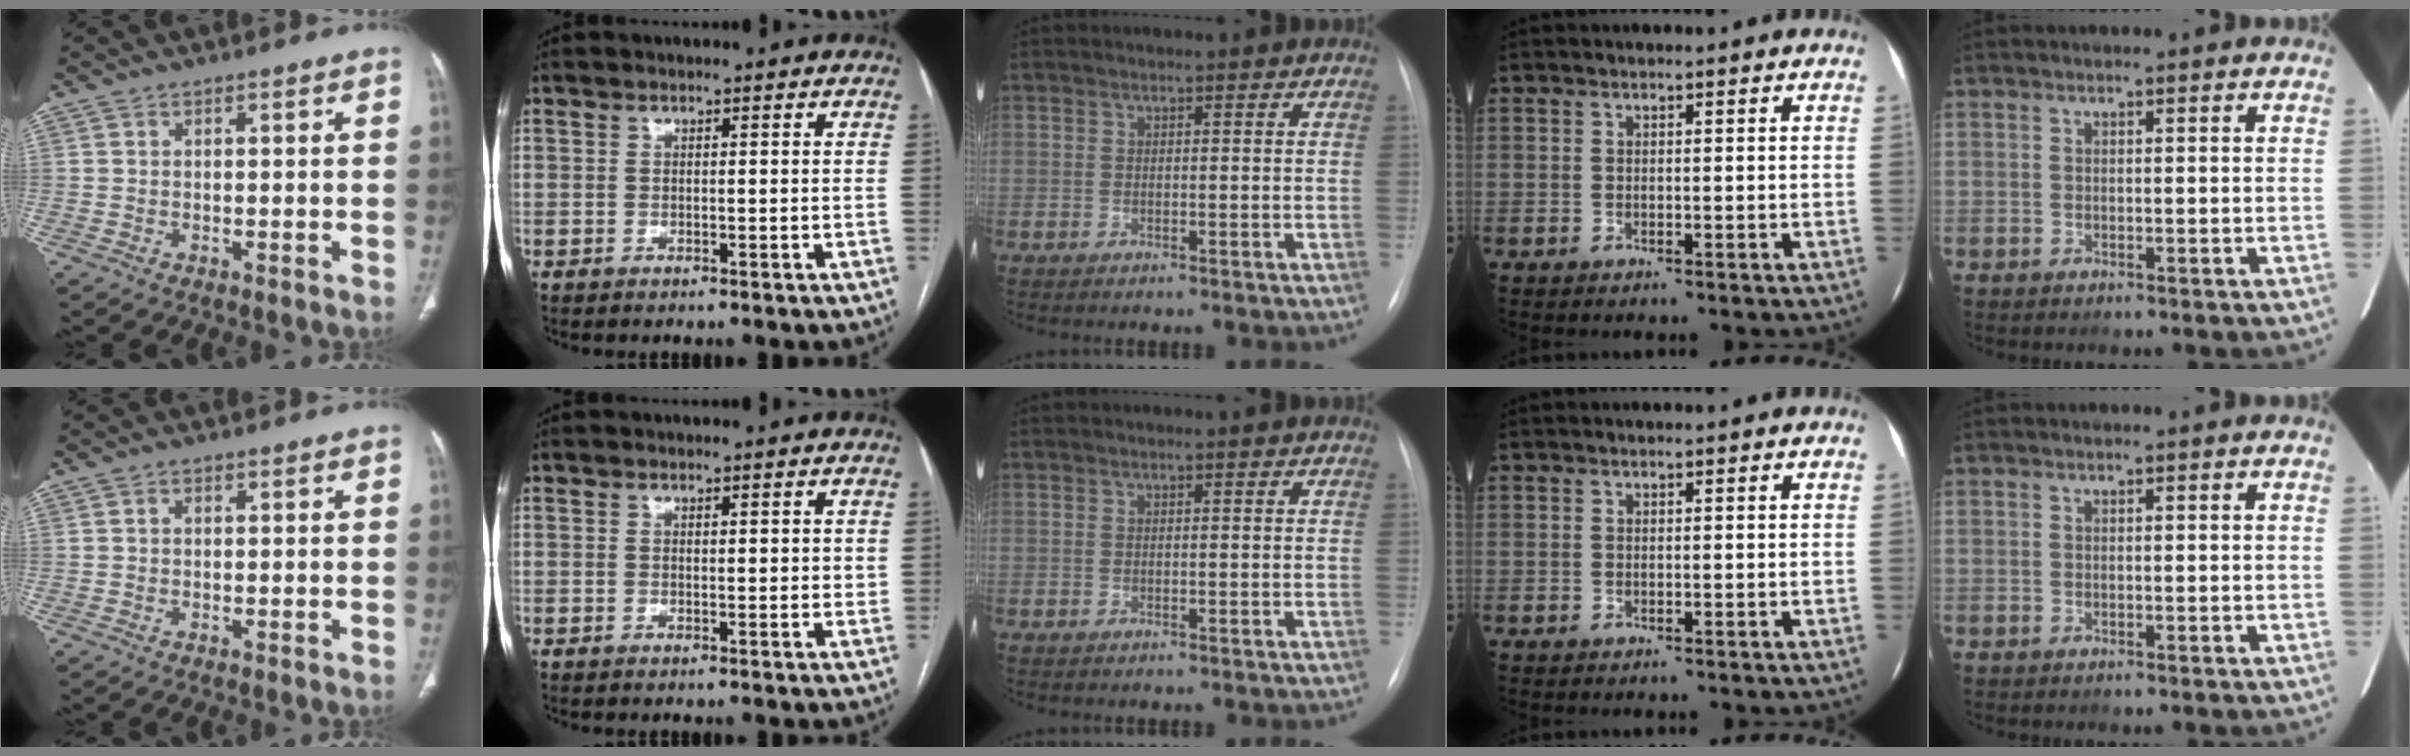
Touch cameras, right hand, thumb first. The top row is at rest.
{"thumb": {"total": 0.9, "force": [0.2, 0.7, 0.5], "torque": [-0.006, 0.002, 0.002]}, "index": {"total": 1.5, "force": [0.6, 0.5, 1.2], "torque": [-0.014, -0.002, 0.007]}}